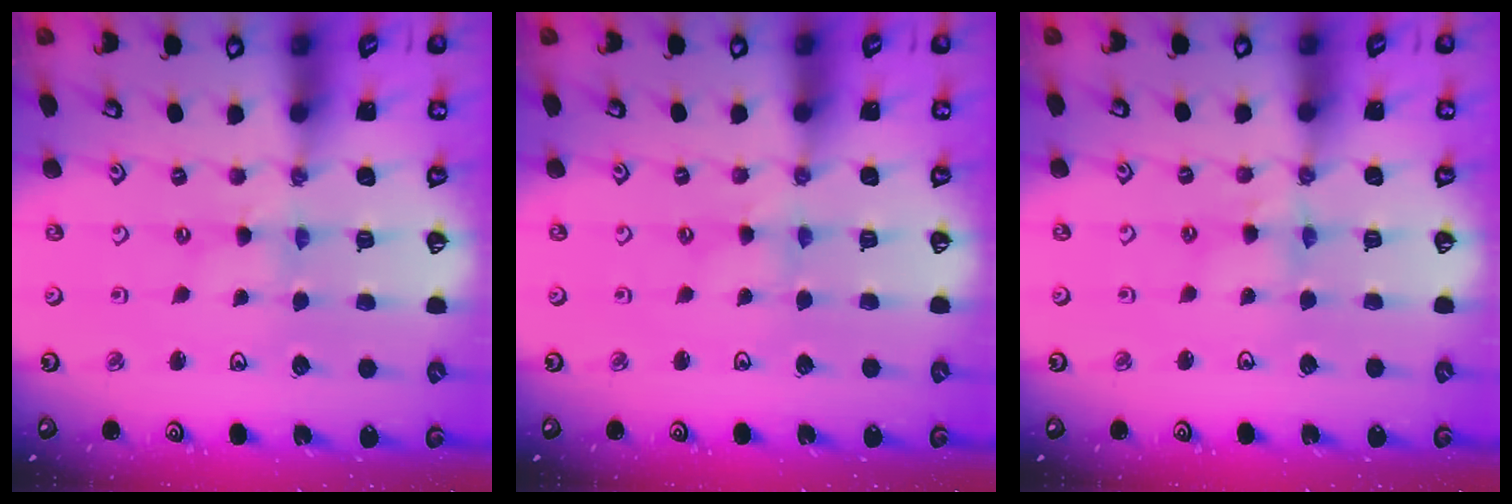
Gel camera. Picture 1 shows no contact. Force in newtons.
{"total": 0.6, "press": 0.6, "slide": 0.2}
{"total": 4.7, "press": 4.7, "slide": 0.5}